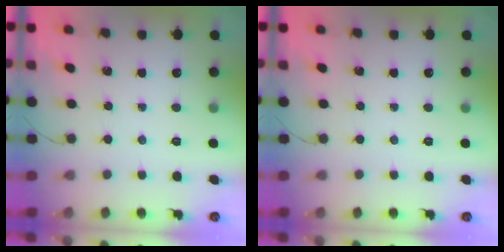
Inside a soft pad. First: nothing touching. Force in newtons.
{"total": 0.0}